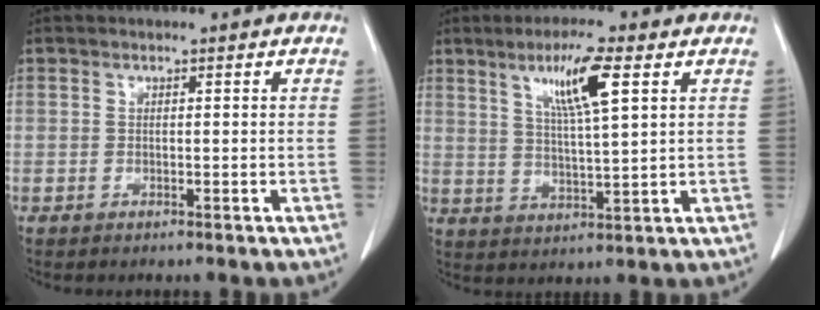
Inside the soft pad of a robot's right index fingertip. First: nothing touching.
{"total": 8.5, "force": [4.0, 0.1, 7.5], "torque": [-0.140, 0.000, 0.073]}